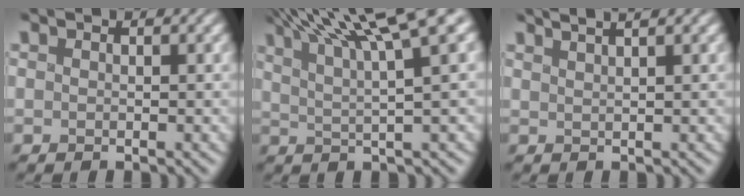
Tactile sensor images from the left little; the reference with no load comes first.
{"total": 9.5, "force": [5.8, 1.6, 7.4], "torque": [-0.112, 0.025, 0.085]}
{"total": 2.8, "force": [2.0, 0.6, 1.8], "torque": [0.005, 0.020, 0.006]}